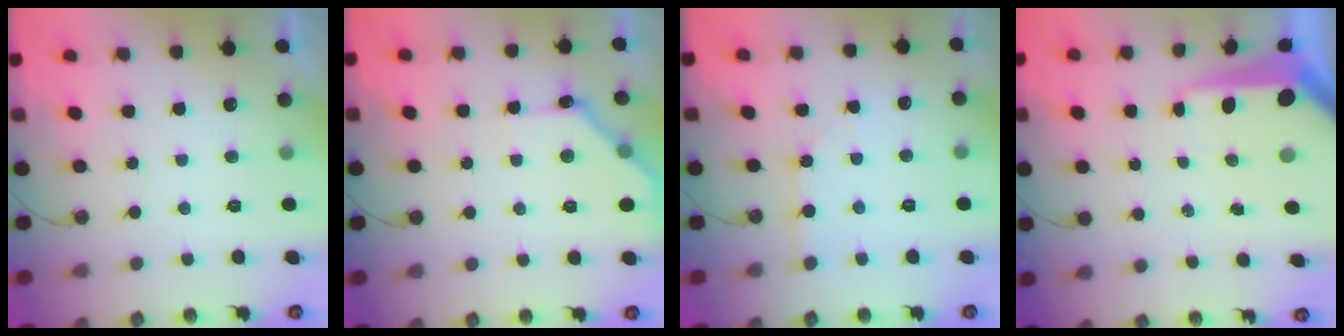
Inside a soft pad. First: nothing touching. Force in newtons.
{"total": 9.5, "press": 9.5, "slide": 0.5}
{"total": 1.5, "press": 1.5, "slide": 0.3}
{"total": 13.3, "press": 13.3, "slide": 1.2}